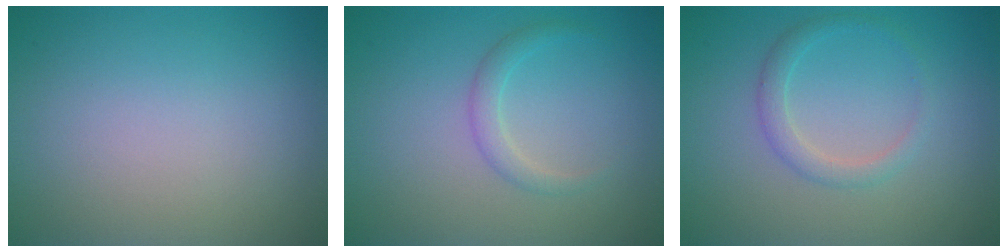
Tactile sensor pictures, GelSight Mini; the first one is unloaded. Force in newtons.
{"total": 1.5, "press": 1.5, "slide": 0.0}
{"total": 1.8, "press": 1.8, "slide": 0.2}